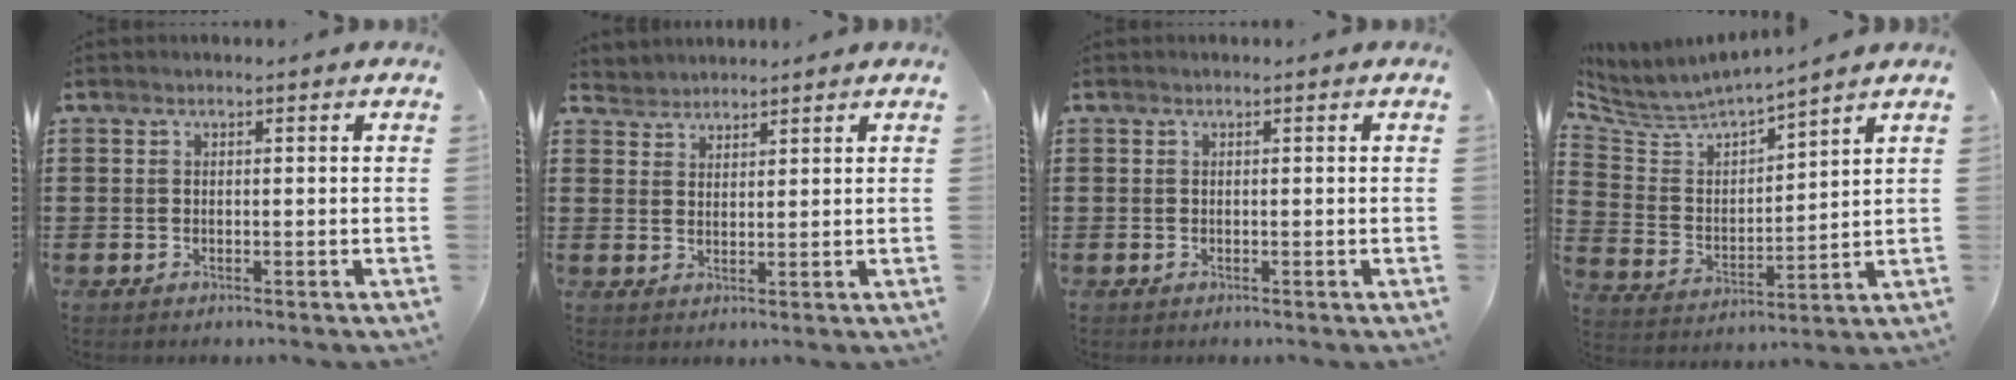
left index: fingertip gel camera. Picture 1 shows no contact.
{"total": 2.3, "force": [2.2, 0.5, -0.6], "torque": [0.004, -0.001, 0.043]}
{"total": 0.0}
{"total": 4.2, "force": [4.0, 1.0, 0.9], "torque": [-0.046, -0.033, 0.059]}